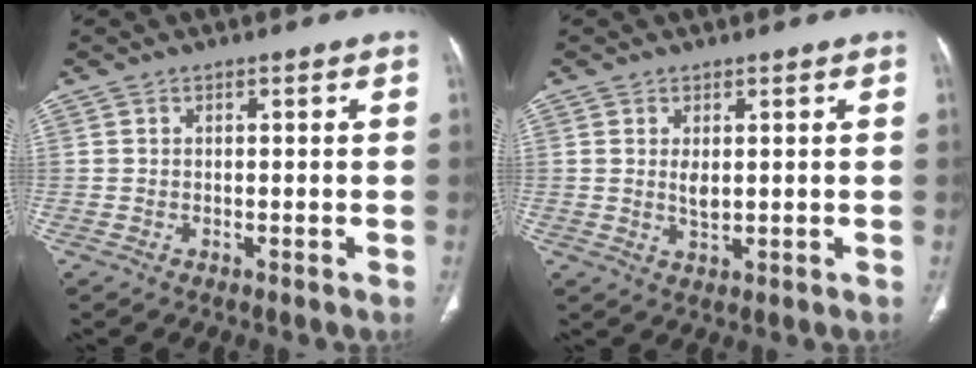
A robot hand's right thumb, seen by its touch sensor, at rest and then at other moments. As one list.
[{"total": 2.5, "force": [0.5, 1.2, 2.1], "torque": [-0.037, -0.008, 0.015]}]